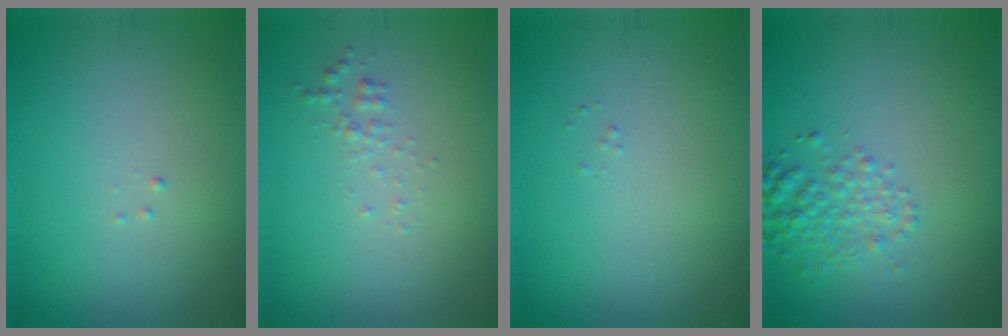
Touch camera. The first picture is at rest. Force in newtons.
{"total": 0.9, "press": 0.9, "slide": 0.0}
{"total": 0.0}
{"total": 2.6, "press": 2.6, "slide": 0.1}